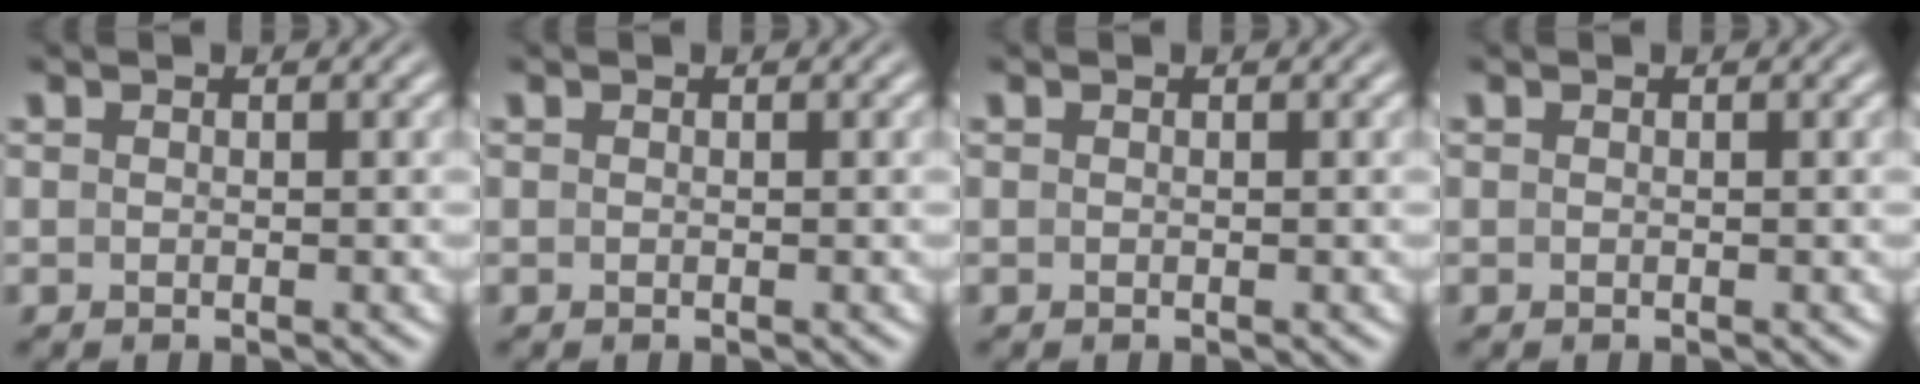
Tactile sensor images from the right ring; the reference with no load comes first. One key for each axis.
{"total": 0.0}
{"total": 0.0}
{"total": 0.0}